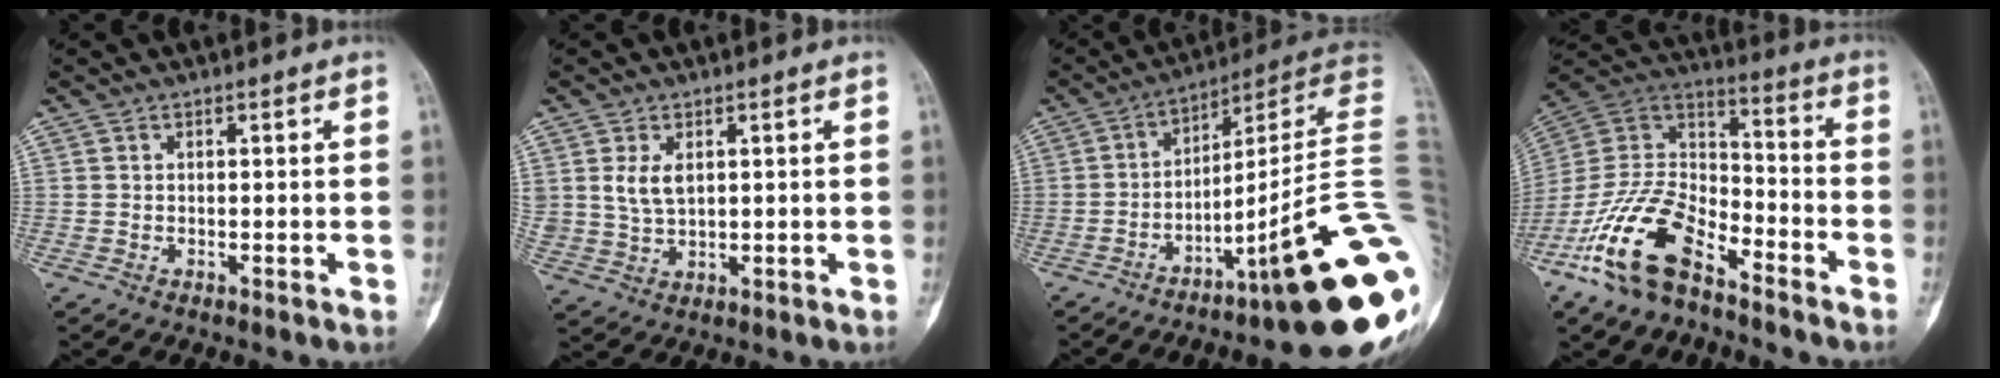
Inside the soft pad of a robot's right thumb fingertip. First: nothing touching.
{"total": 4.6, "force": [1.4, 2.7, 3.4], "torque": [-0.063, -0.008, 0.035]}
{"total": 22.5, "force": [-6.0, 1.7, 21.7], "torque": [-0.216, 0.055, -0.084]}
{"total": 18.7, "force": [-11.7, 8.9, 11.5], "torque": [-0.218, 0.071, -0.222]}